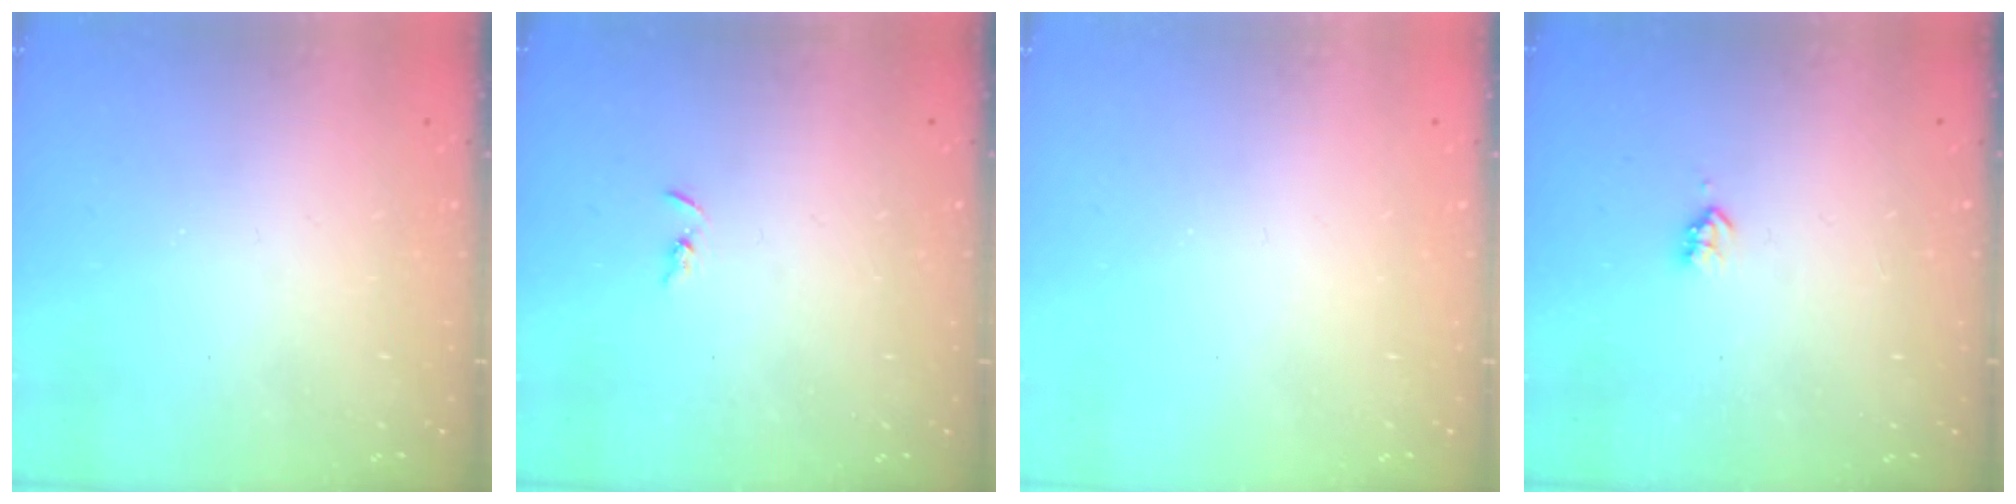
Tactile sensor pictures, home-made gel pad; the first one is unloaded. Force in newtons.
{"total": 1.5, "press": 1.5, "slide": 0.4}
{"total": 0.0}
{"total": 2.2, "press": 2.1, "slide": 0.4}